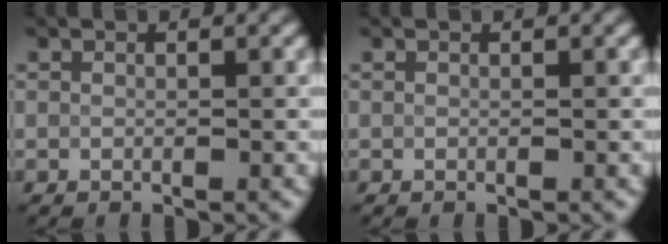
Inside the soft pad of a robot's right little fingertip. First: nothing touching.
{"total": 0.0}